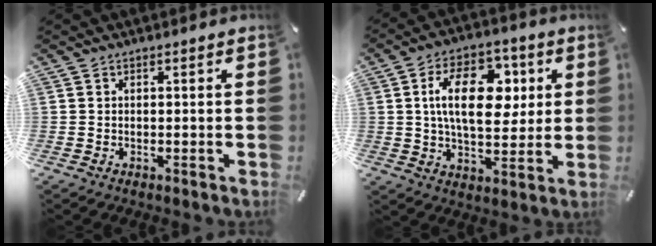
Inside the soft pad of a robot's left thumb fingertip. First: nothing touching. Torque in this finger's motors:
{"motor_torque": [0.43, 0.92, 1.58, -0.76, 0.45]}